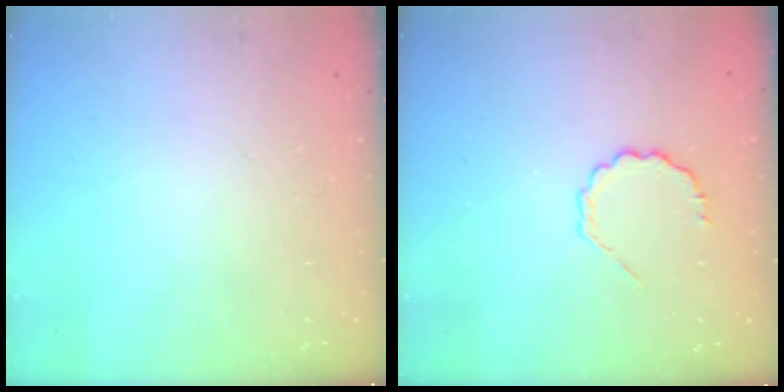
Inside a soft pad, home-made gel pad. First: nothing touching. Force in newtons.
{"total": 4.0, "press": 3.9, "slide": 1.0}